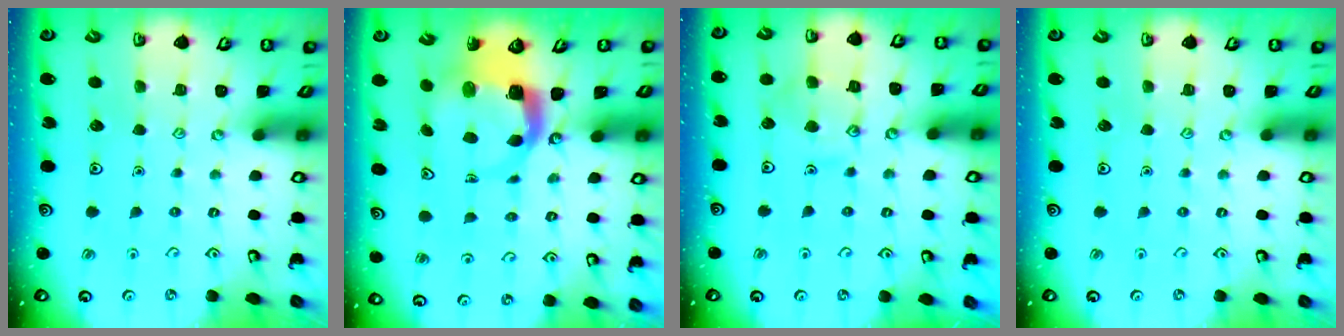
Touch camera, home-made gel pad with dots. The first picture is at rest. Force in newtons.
{"total": 5.7, "press": 5.7, "slide": 0.8}
{"total": 9.4, "press": 9.4, "slide": 0.8}
{"total": 0.0}